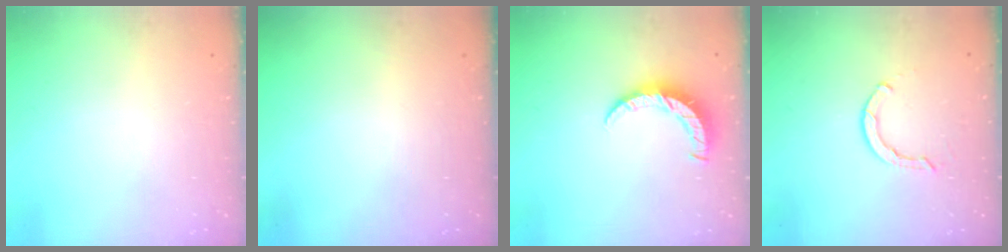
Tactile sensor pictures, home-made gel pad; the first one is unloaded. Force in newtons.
{"total": 0.0}
{"total": 7.5, "press": 7.4, "slide": 0.4}
{"total": 2.3, "press": 2.3, "slide": 0.1}